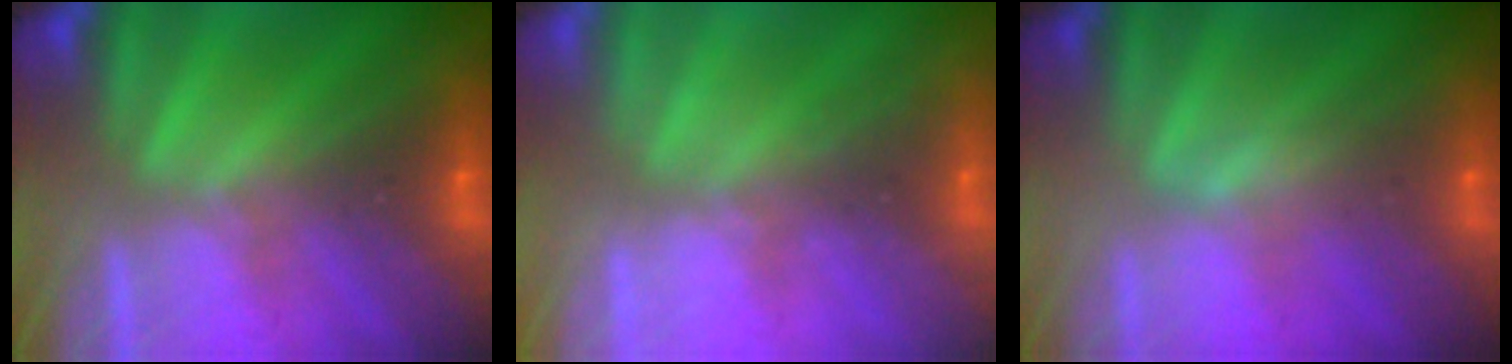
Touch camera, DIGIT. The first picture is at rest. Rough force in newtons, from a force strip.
{"total": 2.1}
{"total": 2.1}